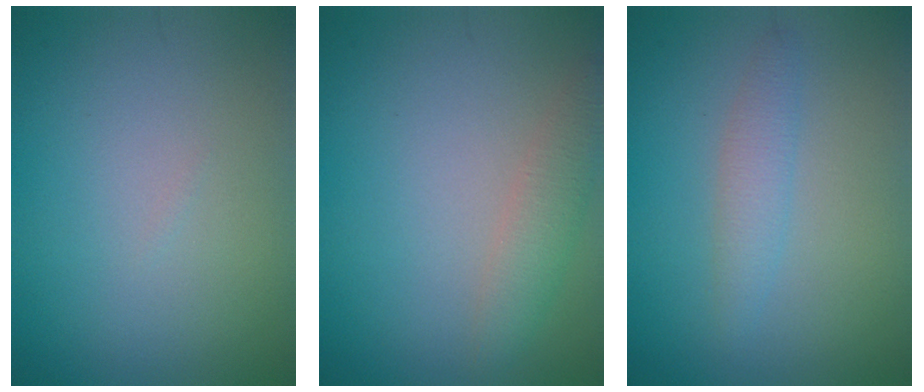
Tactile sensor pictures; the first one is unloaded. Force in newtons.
{"total": 2.3, "press": 2.3, "slide": 0.1}
{"total": 1.8, "press": 1.8, "slide": 0.1}